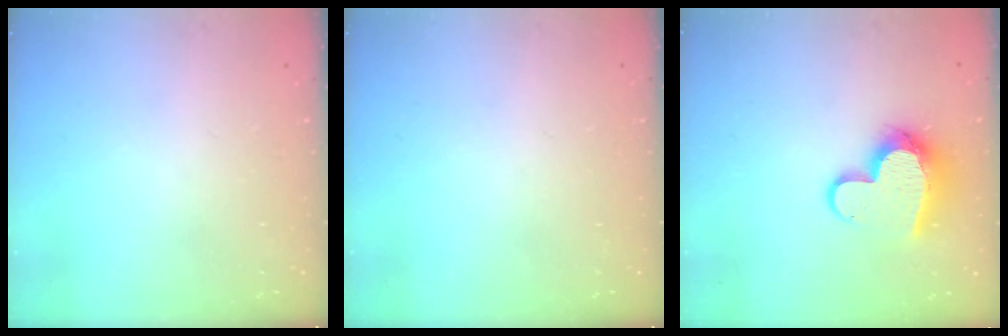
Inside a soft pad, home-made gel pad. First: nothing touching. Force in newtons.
{"total": 0.0}
{"total": 12.9, "press": 12.8, "slide": 1.3}